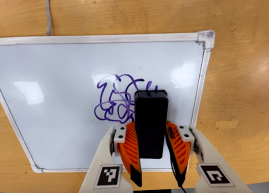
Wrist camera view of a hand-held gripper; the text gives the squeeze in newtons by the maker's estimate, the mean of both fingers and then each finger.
{"total": 8.9, "left": 8.7, "right": 9.0}